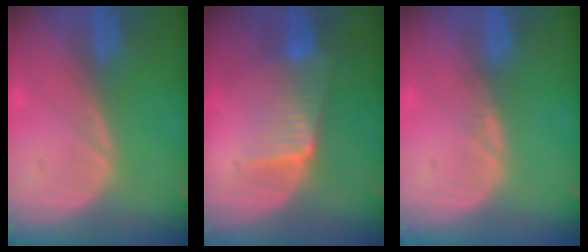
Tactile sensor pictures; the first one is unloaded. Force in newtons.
{"total": 5.8, "press": 5.5, "slide": 1.7}
{"total": 0.8, "press": 0.8, "slide": 0.1}